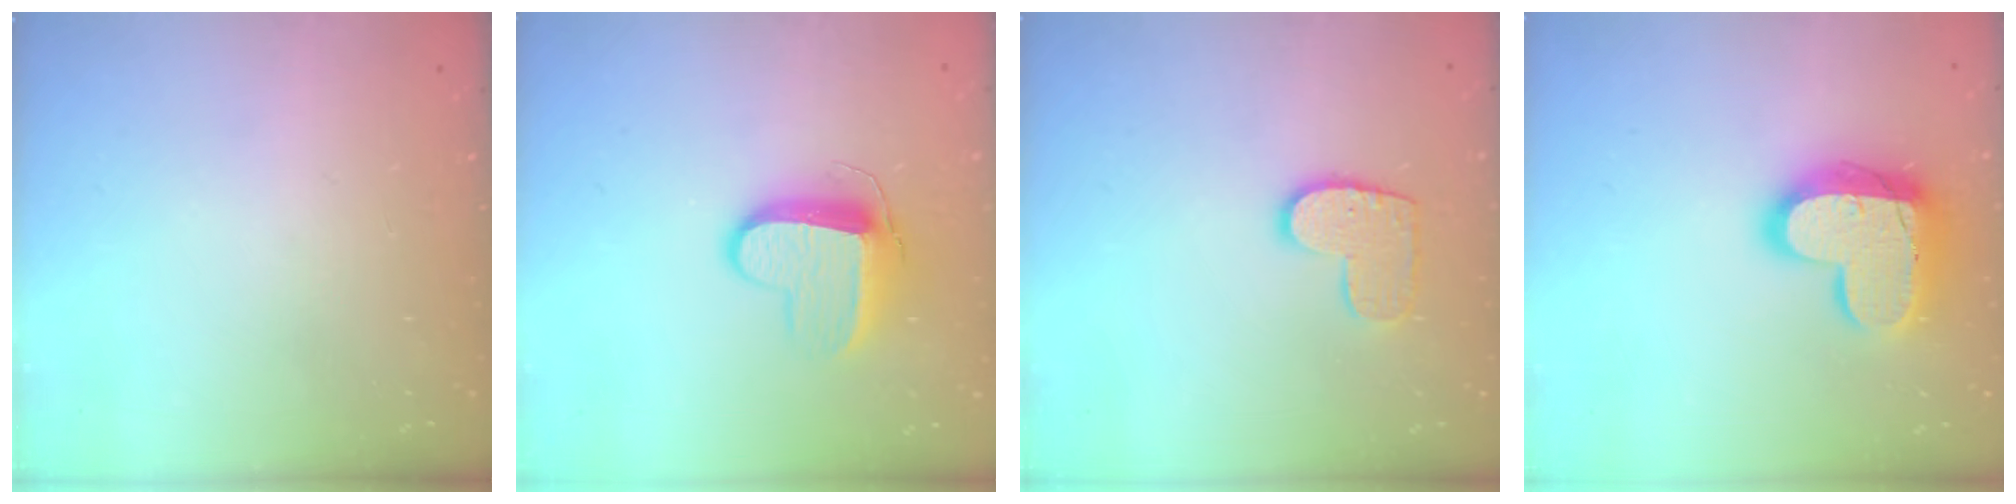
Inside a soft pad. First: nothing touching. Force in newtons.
{"total": 10.5, "press": 10.5, "slide": 0.8}
{"total": 9.7, "press": 9.7, "slide": 0.3}
{"total": 18.5, "press": 18.5, "slide": 1.4}